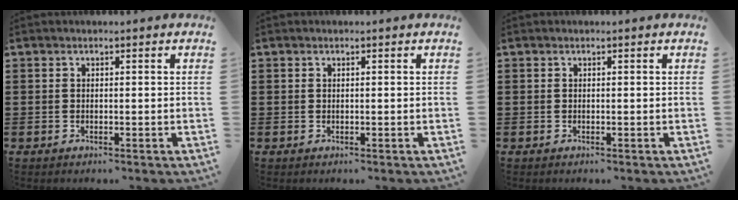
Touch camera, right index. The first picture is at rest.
{"total": 0.0}
{"total": 0.0}